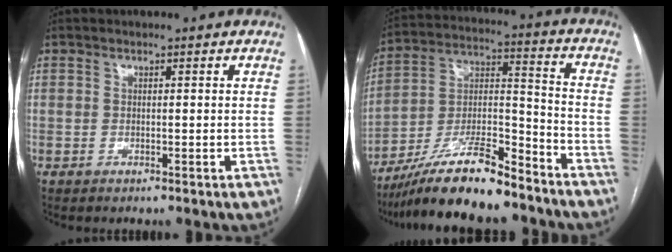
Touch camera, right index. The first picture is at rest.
{"total": 17.2, "force": [-14.0, 2.7, 9.7], "torque": [-0.192, 0.001, -0.249]}